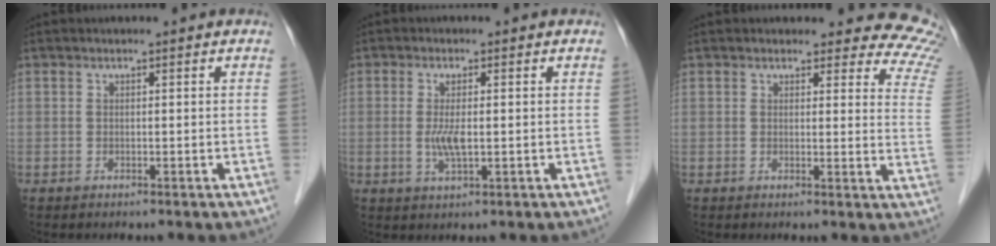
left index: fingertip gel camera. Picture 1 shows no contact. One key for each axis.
{"total": 3.8, "fx": -0.3, "fy": 0.8, "fz": 3.7, "tx": -0.080, "ty": -0.005, "tz": -0.004}
{"total": 11.5, "fx": 11.0, "fy": 3.2, "fz": 0.6, "tx": 0.048, "ty": -0.086, "tz": 0.067}